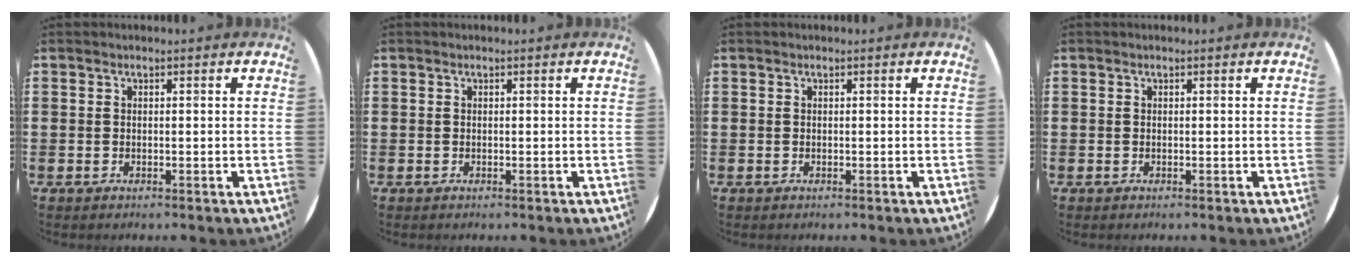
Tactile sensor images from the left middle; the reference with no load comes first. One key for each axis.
{"total": 0.0}
{"total": 0.0}
{"total": 0.0}